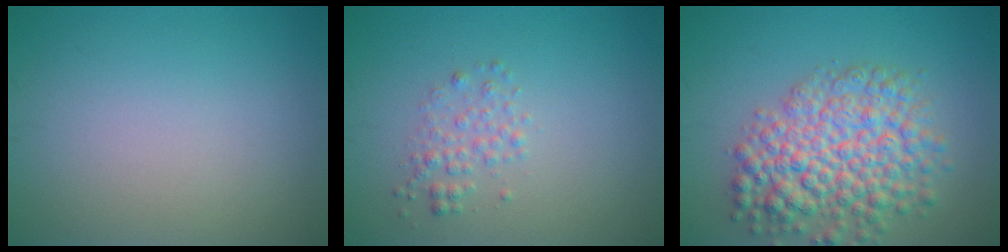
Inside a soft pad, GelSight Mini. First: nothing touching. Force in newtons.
{"total": 1.7, "press": 1.7, "slide": 0.0}
{"total": 7.8, "press": 7.8, "slide": 0.3}